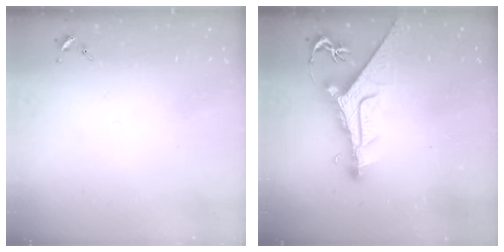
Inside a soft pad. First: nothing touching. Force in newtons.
{"total": 12.6, "press": 12.5, "slide": 1.4}